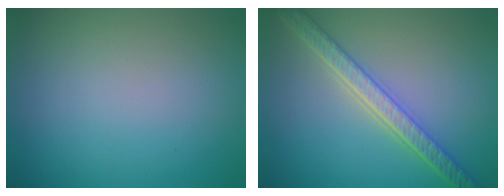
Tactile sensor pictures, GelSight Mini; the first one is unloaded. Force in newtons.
{"total": 5.0, "press": 4.2, "slide": 2.6}